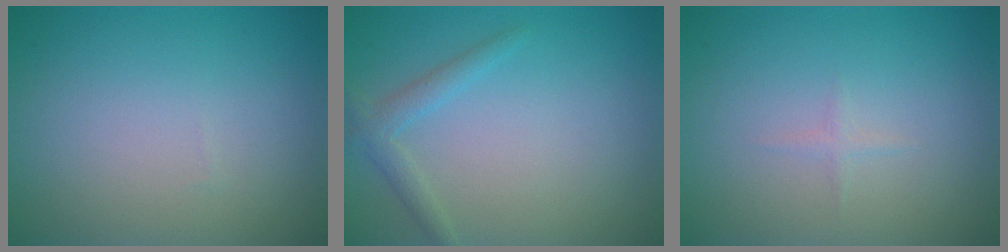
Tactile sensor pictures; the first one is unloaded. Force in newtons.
{"total": 1.7, "press": 1.7, "slide": 0.1}
{"total": 0.6, "press": 0.6, "slide": 0.0}